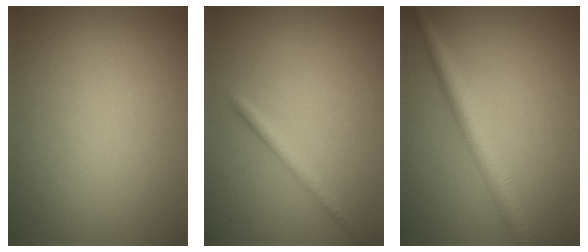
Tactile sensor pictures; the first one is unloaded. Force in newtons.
{"total": 1.4, "press": 1.4, "slide": 0.0}
{"total": 3.4, "press": 3.4, "slide": 0.1}